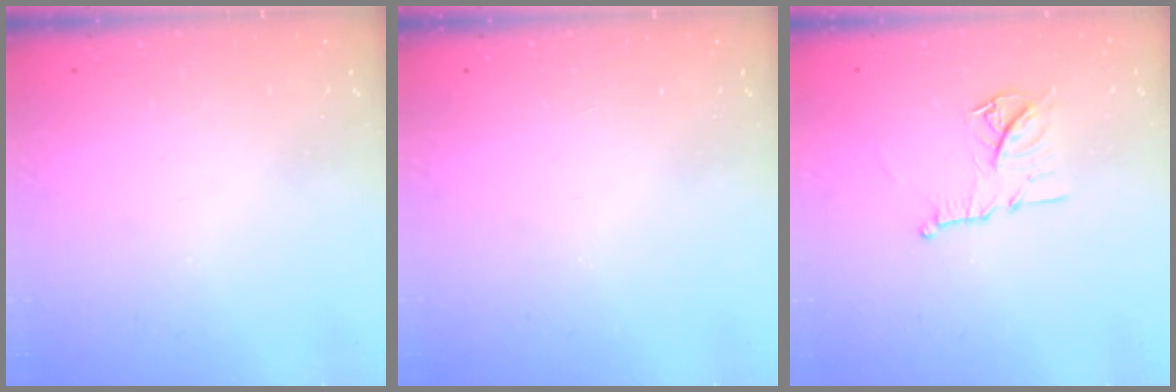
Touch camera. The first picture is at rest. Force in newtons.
{"total": 0.0}
{"total": 11.4, "press": 11.4, "slide": 0.6}